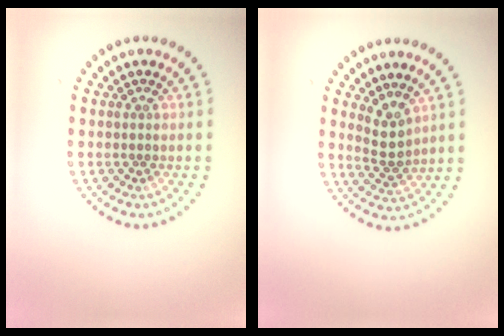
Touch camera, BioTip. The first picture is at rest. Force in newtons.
{"total": 2.3, "press": 1.9, "slide": 1.3}